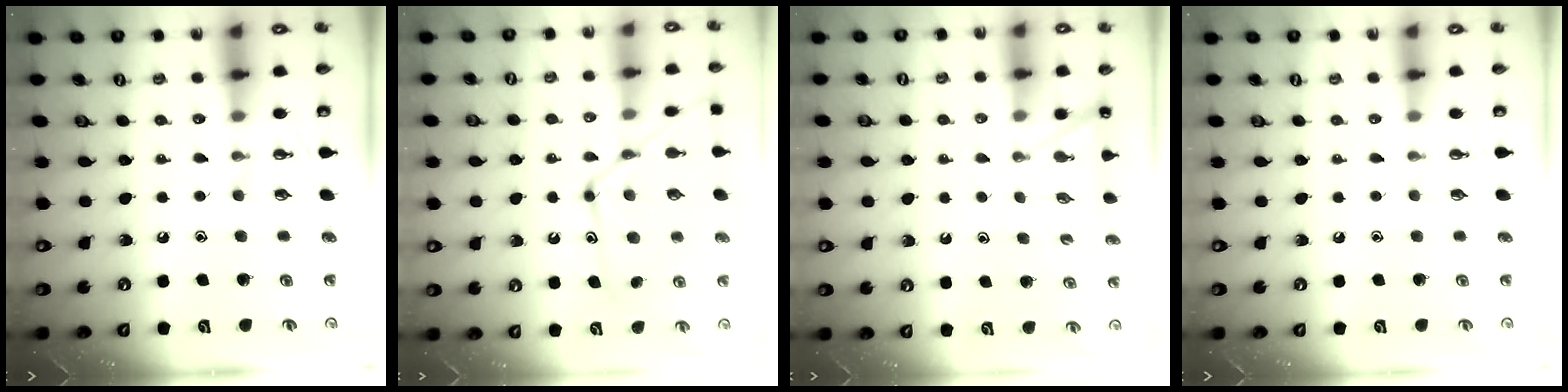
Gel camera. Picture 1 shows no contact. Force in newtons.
{"total": 16.8, "press": 16.7, "slide": 1.3}
{"total": 4.9, "press": 4.9, "slide": 0.4}
{"total": 0.0}